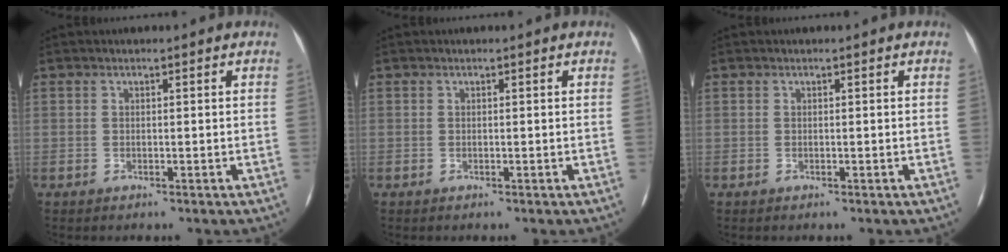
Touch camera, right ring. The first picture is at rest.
{"total": 0.0}
{"total": 0.0}